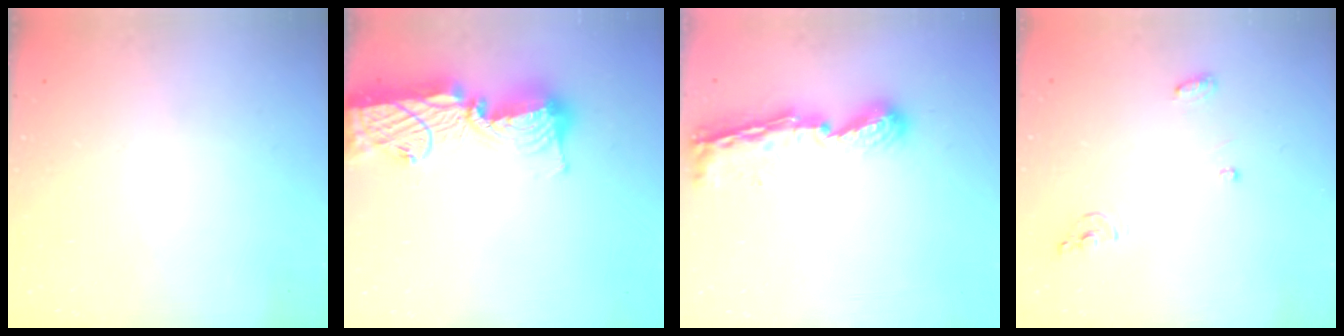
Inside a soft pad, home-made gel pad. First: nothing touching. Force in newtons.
{"total": 17.5, "press": 17.4, "slide": 1.3}
{"total": 8.4, "press": 8.4, "slide": 1.1}
{"total": 6.0, "press": 6.0, "slide": 0.2}